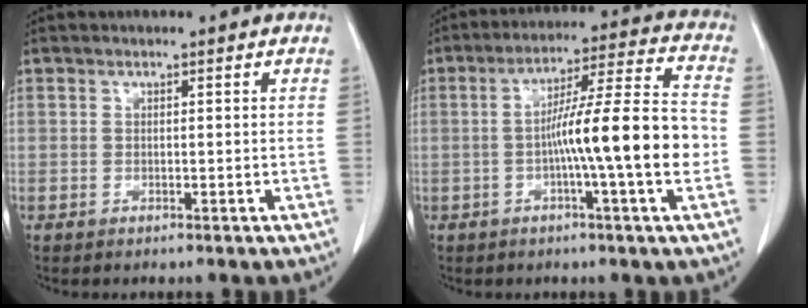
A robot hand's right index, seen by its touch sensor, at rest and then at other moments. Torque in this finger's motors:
{"motor_torque": [1.51, -0.62, 0.76, 0.21]}